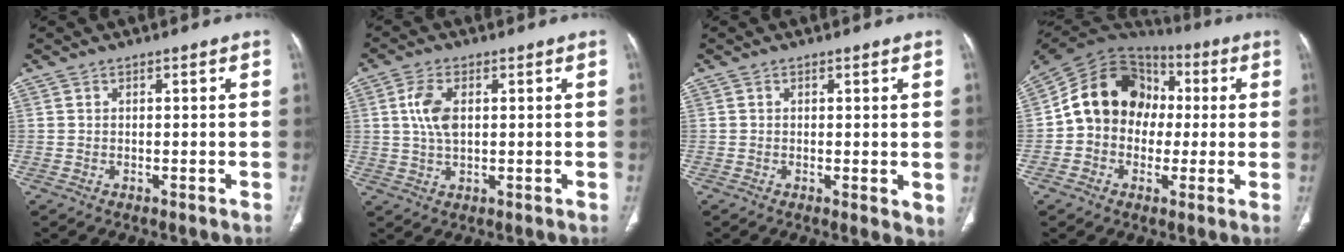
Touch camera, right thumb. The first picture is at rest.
{"total": 5.9, "force": [1.2, 3.1, 4.9], "torque": [-0.107, 0.000, 0.022]}
{"total": 2.8, "force": [0.1, 1.0, 2.7], "torque": [-0.038, -0.011, -0.001]}
{"total": 16.0, "force": [0.5, 13.2, 9.1], "torque": [-0.124, 0.039, 0.000]}